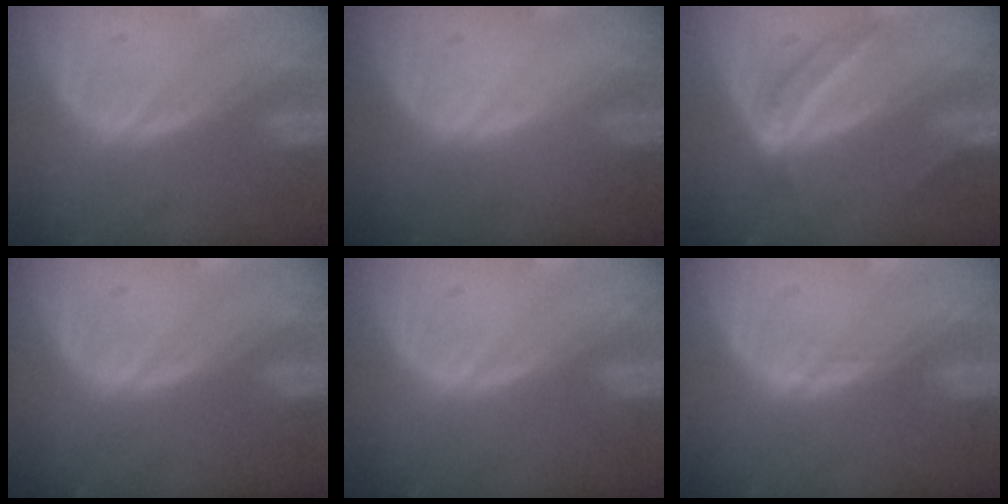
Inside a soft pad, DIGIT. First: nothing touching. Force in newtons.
{"total": 0.0}
{"total": 5.4, "press": 4.7, "slide": 2.5}
{"total": 0.0}
{"total": 0.0}
{"total": 1.0, "press": 0.7, "slide": 0.7}